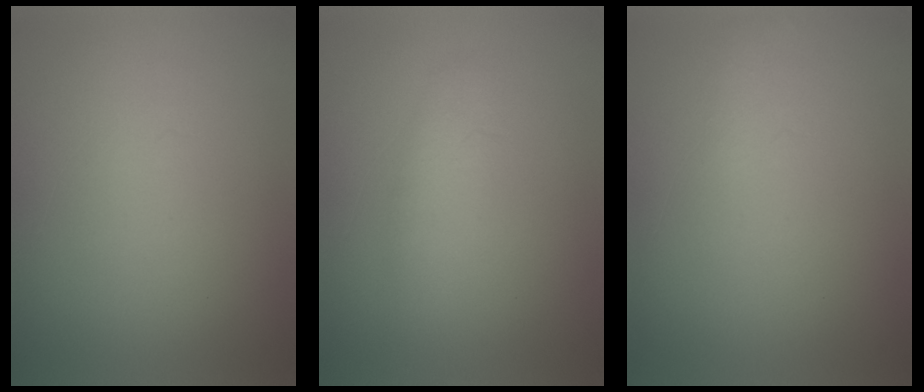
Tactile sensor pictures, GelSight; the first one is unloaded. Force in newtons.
{"total": 2.3}
{"total": 1.1}